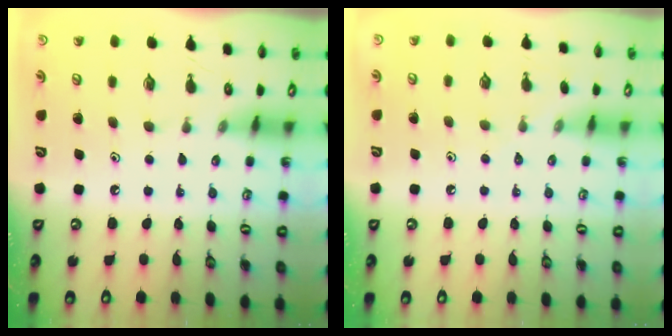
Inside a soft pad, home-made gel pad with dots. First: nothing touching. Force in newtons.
{"total": 2.5, "press": 2.5, "slide": 0.5}